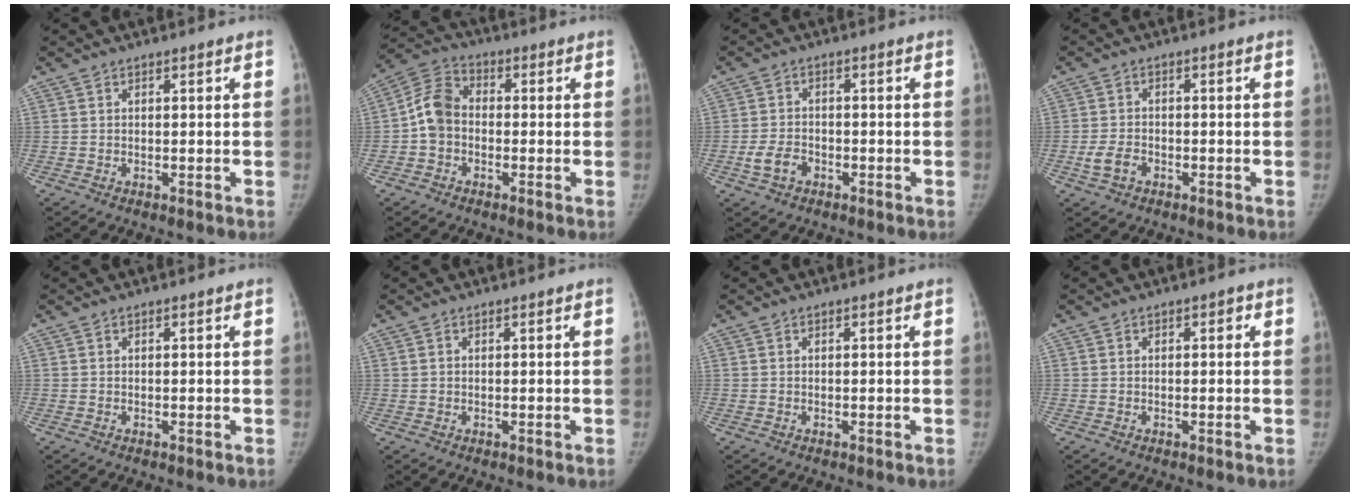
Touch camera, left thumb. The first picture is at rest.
{"total": 7.7, "force": [-1.0, 6.0, 4.7], "torque": [-0.083, 0.027, -0.036]}
{"total": 4.4, "force": [-1.9, 3.0, 2.5], "torque": [-0.047, 0.016, -0.035]}
{"total": 3.8, "force": [-1.7, 2.5, 2.3], "torque": [-0.047, 0.011, -0.029]}
{"total": 0.0}
{"total": 0.5, "force": [0.1, 0.5, 0.2], "torque": [0.000, 0.001, 0.002]}
{"total": 0.0}
{"total": 0.8, "force": [0.1, 0.5, 0.6], "torque": [0.005, 0.003, -0.004]}